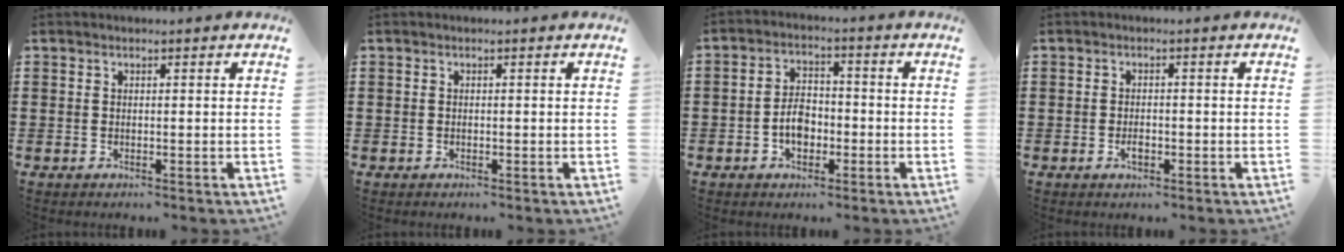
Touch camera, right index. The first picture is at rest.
{"total": 0.0}
{"total": 4.8, "force": [-1.5, 3.1, 3.4], "torque": [-0.064, 0.002, -0.031]}
{"total": 1.9, "force": [-0.8, 0.8, 1.6], "torque": [-0.031, 0.000, -0.014]}